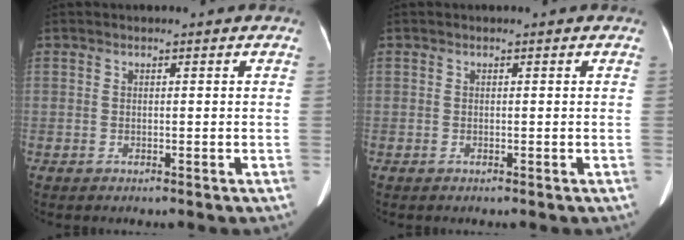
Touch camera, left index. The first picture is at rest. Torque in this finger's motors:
{"motor_torque": [0.08, 0.11, 0.00, 0.00]}